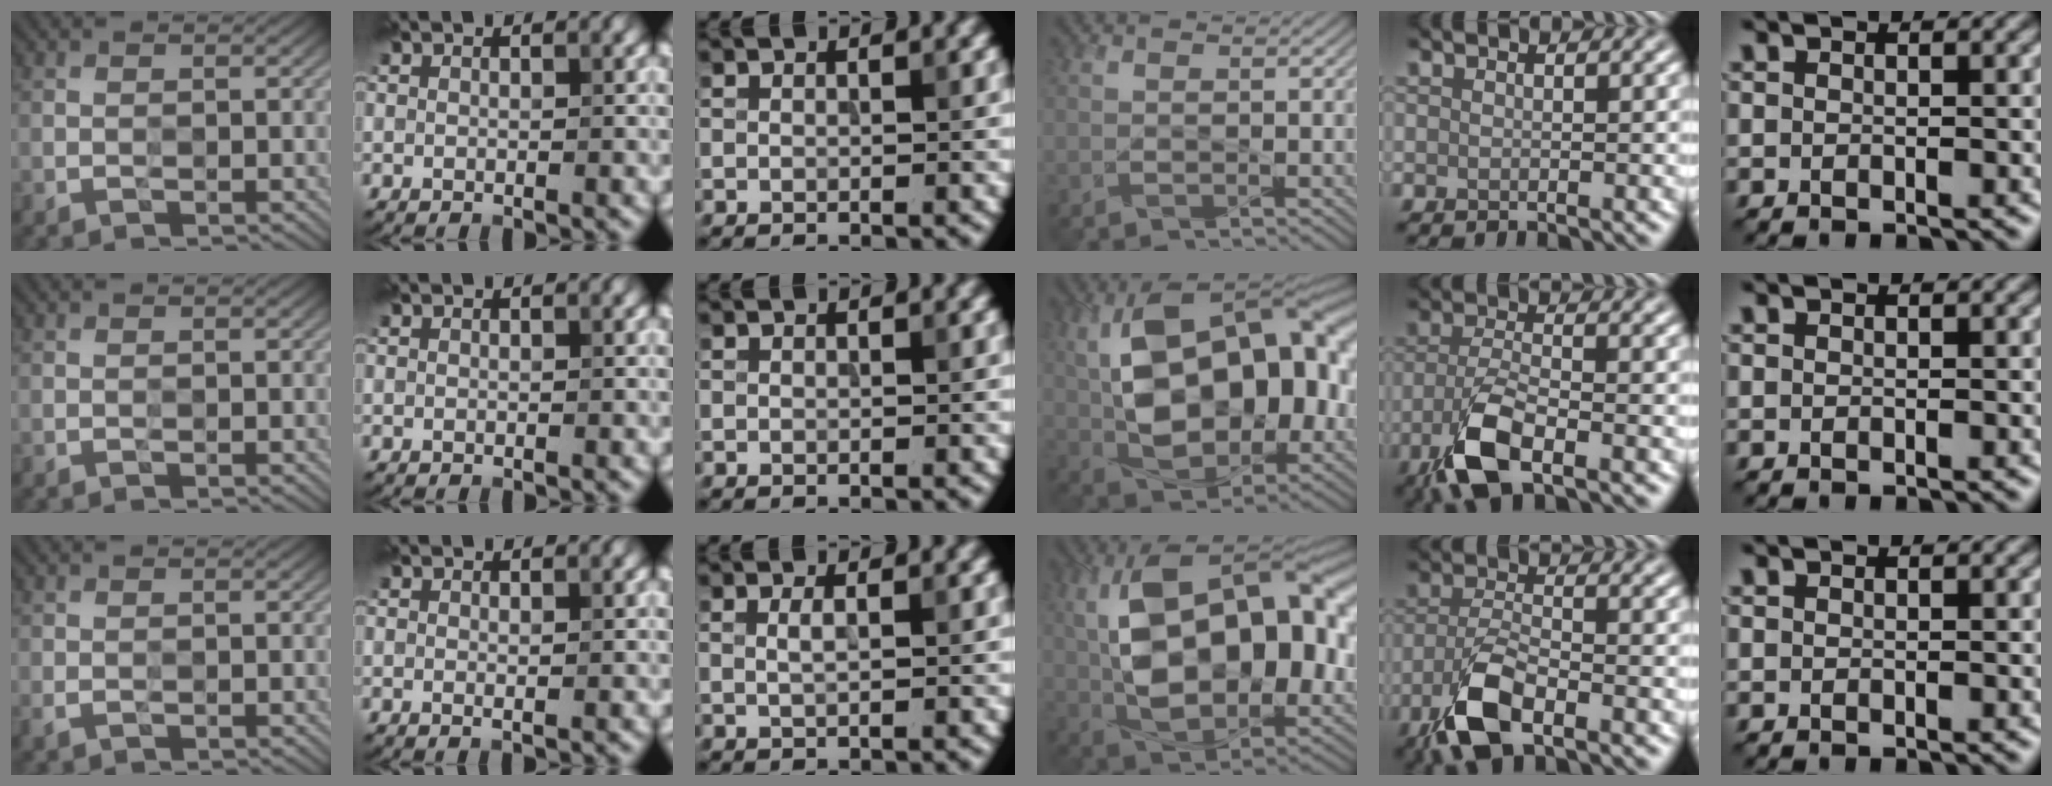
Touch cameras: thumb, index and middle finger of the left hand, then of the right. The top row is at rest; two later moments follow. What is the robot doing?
{"motion": "wipe", "object": "glasses"}